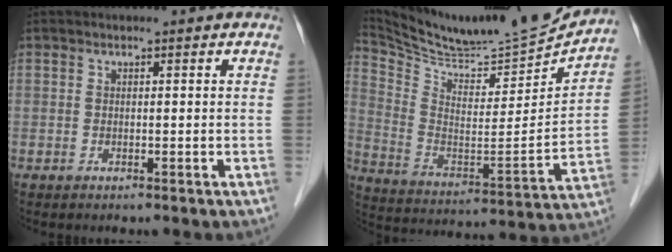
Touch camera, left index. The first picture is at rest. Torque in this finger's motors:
{"motor_torque": [0.53, -0.90, -0.03, -0.01]}